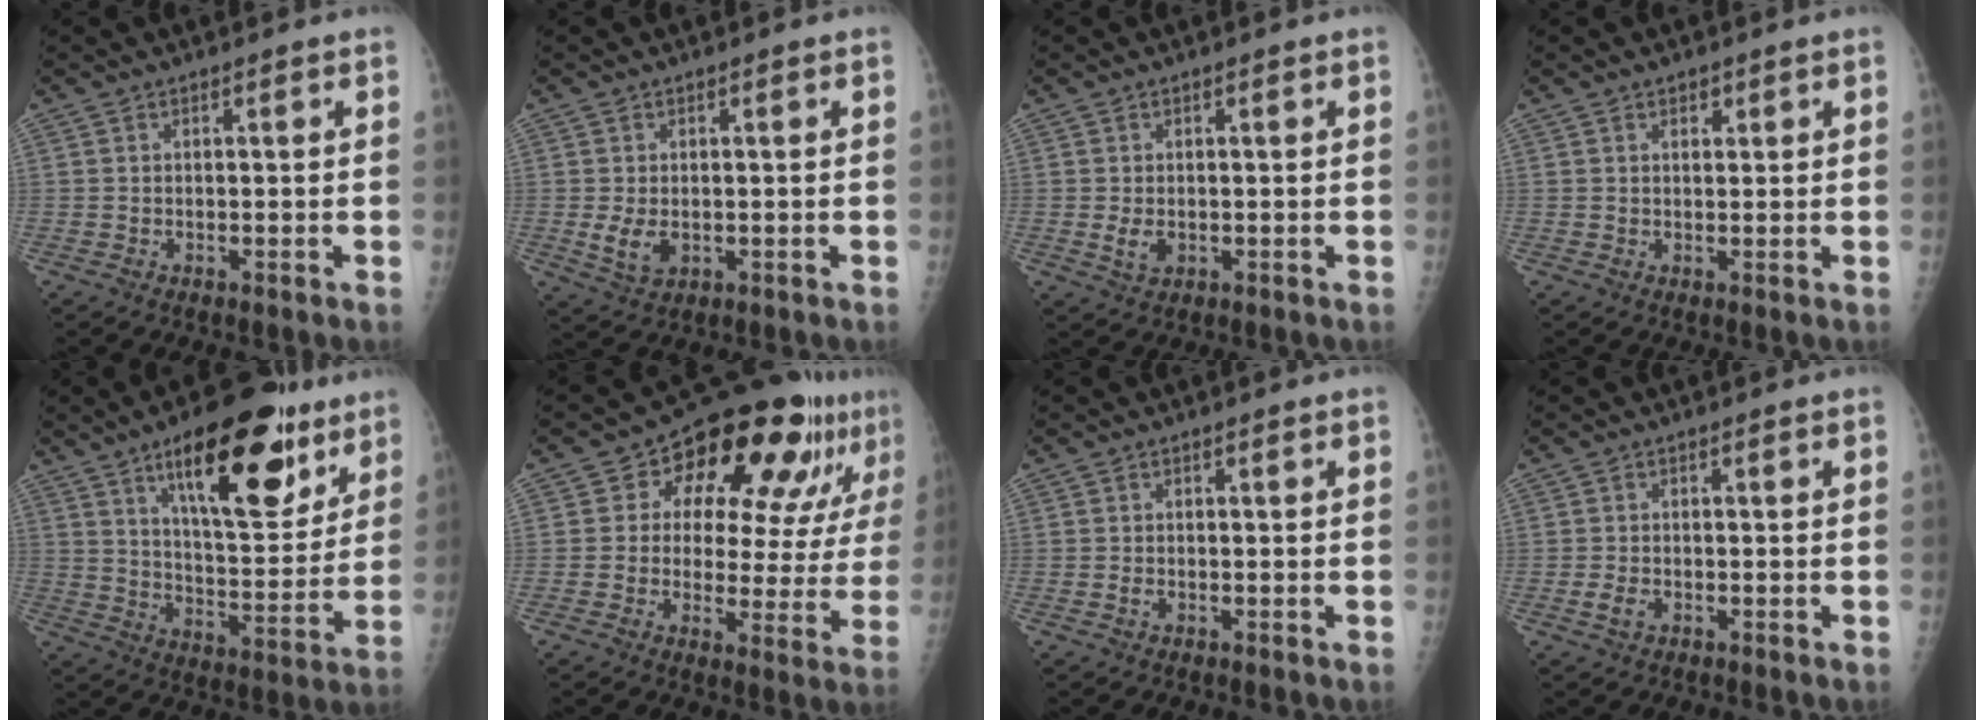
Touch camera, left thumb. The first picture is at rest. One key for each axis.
{"total": 4.3, "fx": -0.4, "fy": 2.9, "fz": 3.1, "tx": -0.051, "ty": -0.009, "tz": 0.000}
{"total": 2.7, "fx": -0.2, "fy": 1.9, "fz": 1.9, "tx": -0.029, "ty": -0.005, "tz": 0.001}
{"total": 1.7, "fx": 1.0, "fy": 1.1, "fz": 0.9, "tx": -0.004, "ty": -0.004, "tz": 0.014}
{"total": 22.4, "fx": 12.4, "fy": 8.6, "fz": 16.6, "tx": -0.205, "ty": -0.050, "tz": 0.195}
{"total": 19.7, "fx": 9.7, "fy": 9.4, "fz": 14.3, "tx": -0.148, "ty": -0.011, "tz": 0.134}
{"total": 0.9, "fx": -0.2, "fy": 0.6, "fz": 0.6, "tx": -0.007, "ty": 0.000, "tz": -0.004}
{"total": 2.1, "fx": -0.8, "fy": 1.4, "fz": 1.4, "tx": -0.023, "ty": 0.001, "tz": -0.014}